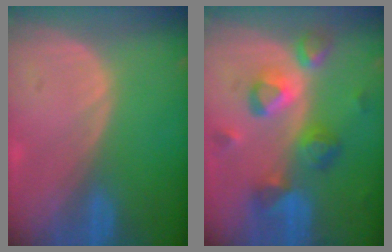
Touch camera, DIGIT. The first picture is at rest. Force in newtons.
{"total": 9.3, "press": 8.2, "slide": 4.3}